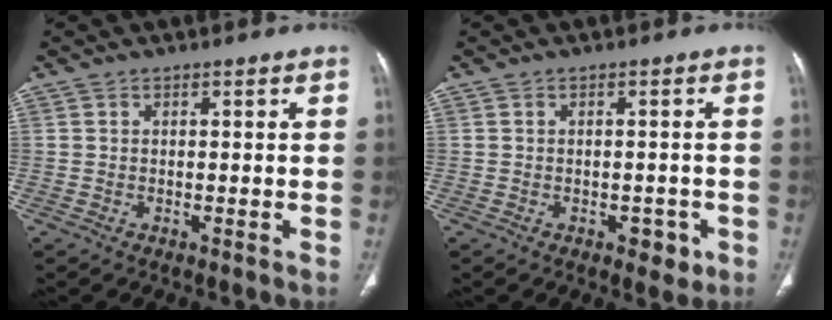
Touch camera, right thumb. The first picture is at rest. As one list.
[{"total": 3.1, "force": [-1.4, 2.0, 2.0], "torque": [-0.010, 0.004, -0.014]}]